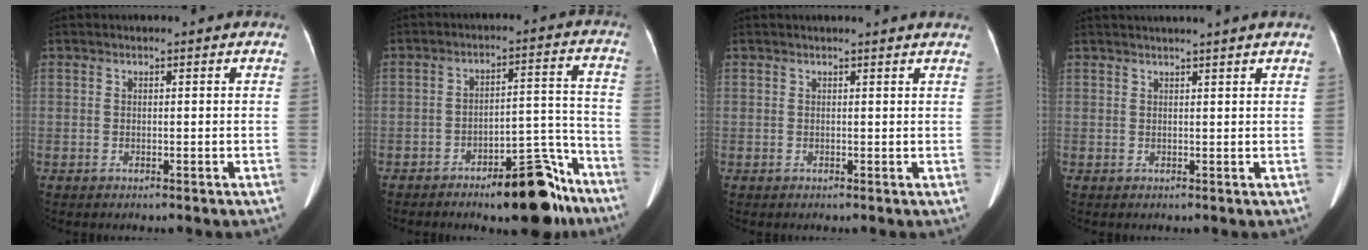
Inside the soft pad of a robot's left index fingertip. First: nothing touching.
{"total": 11.8, "force": [-8.7, 3.3, 7.2], "torque": [-0.074, 0.025, -0.128]}
{"total": 5.4, "force": [5.1, 0.0, 1.7], "torque": [-0.020, 0.015, 0.044]}
{"total": 4.9, "force": [4.3, -1.1, 2.1], "torque": [-0.024, 0.022, 0.051]}